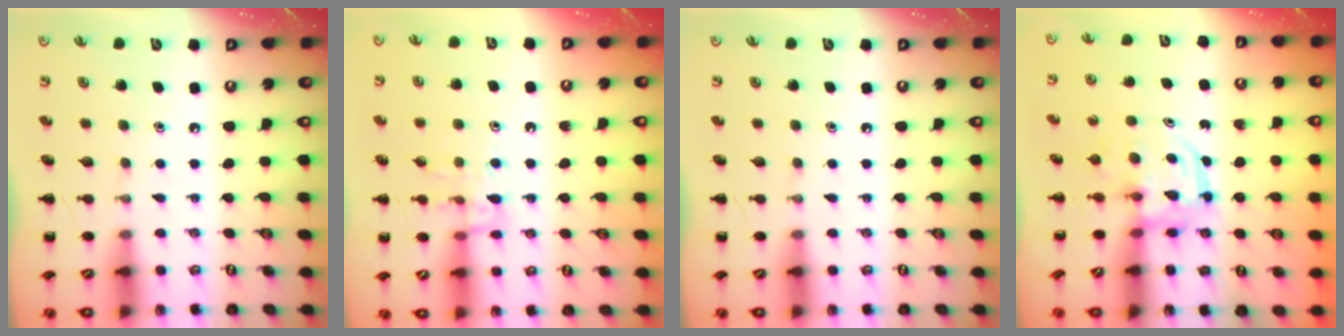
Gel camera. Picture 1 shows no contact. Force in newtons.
{"total": 11.0, "press": 11.0, "slide": 0.7}
{"total": 0.0}
{"total": 3.1, "press": 3.1, "slide": 0.4}